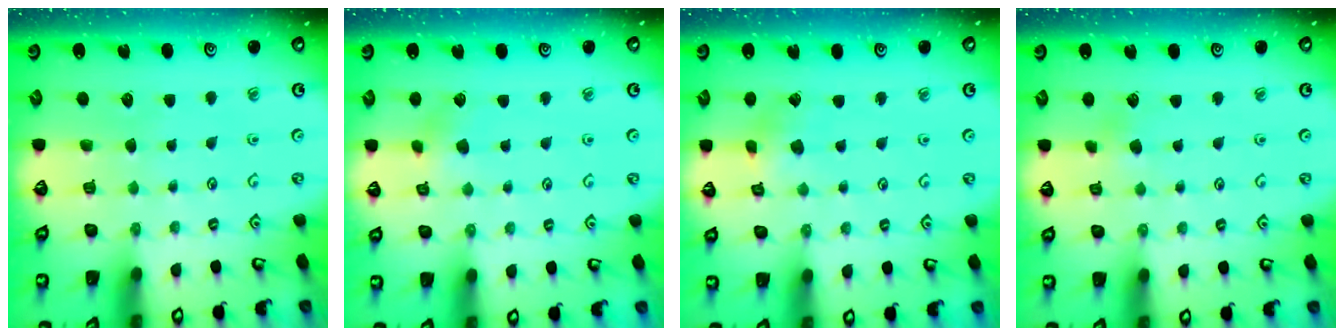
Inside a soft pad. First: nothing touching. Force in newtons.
{"total": 3.2, "press": 3.2, "slide": 0.4}
{"total": 4.5, "press": 4.5, "slide": 0.4}
{"total": 1.8, "press": 1.7, "slide": 0.4}